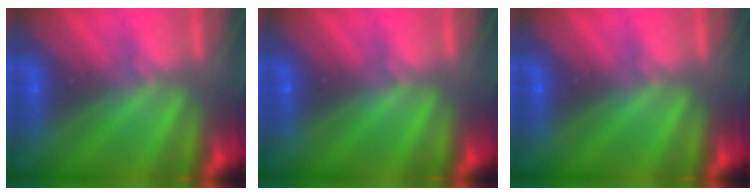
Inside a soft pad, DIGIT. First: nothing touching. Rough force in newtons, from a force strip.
{"total": 0.0}
{"total": 0.0}